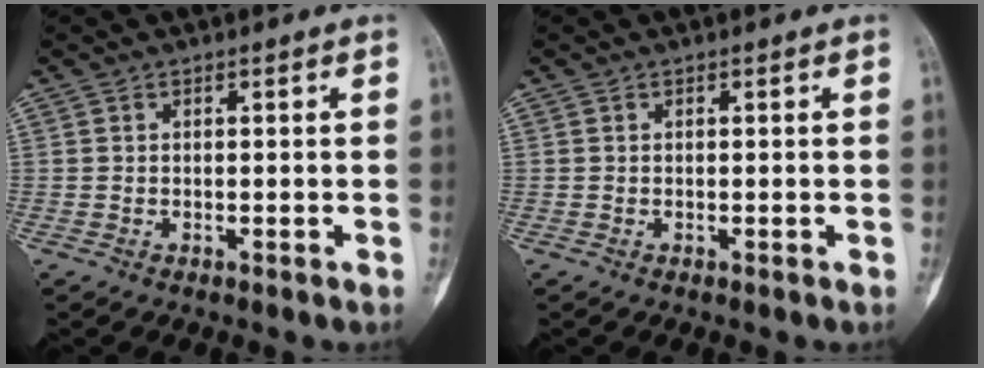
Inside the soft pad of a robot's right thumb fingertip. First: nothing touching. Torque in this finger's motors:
{"motor_torque": [0.00, 0.00, 0.00, 0.00, 0.00]}